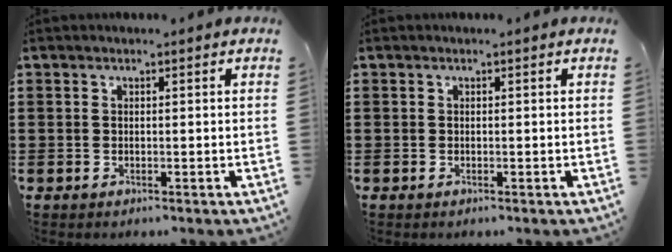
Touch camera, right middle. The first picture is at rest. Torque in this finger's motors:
{"motor_torque": [-0.27, 0.43, -0.05, 0.00]}